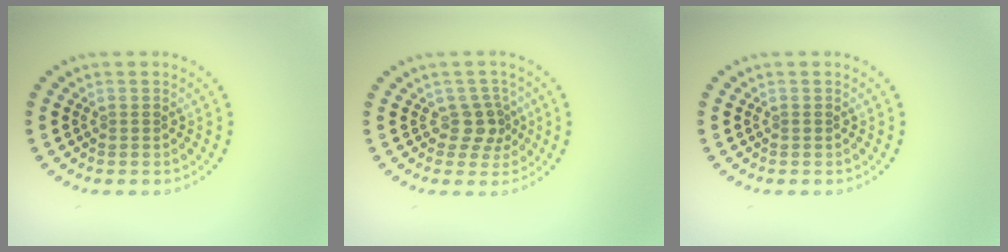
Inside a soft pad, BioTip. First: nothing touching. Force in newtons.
{"total": 2.3, "press": 1.9, "slide": 1.4}
{"total": 0.0}